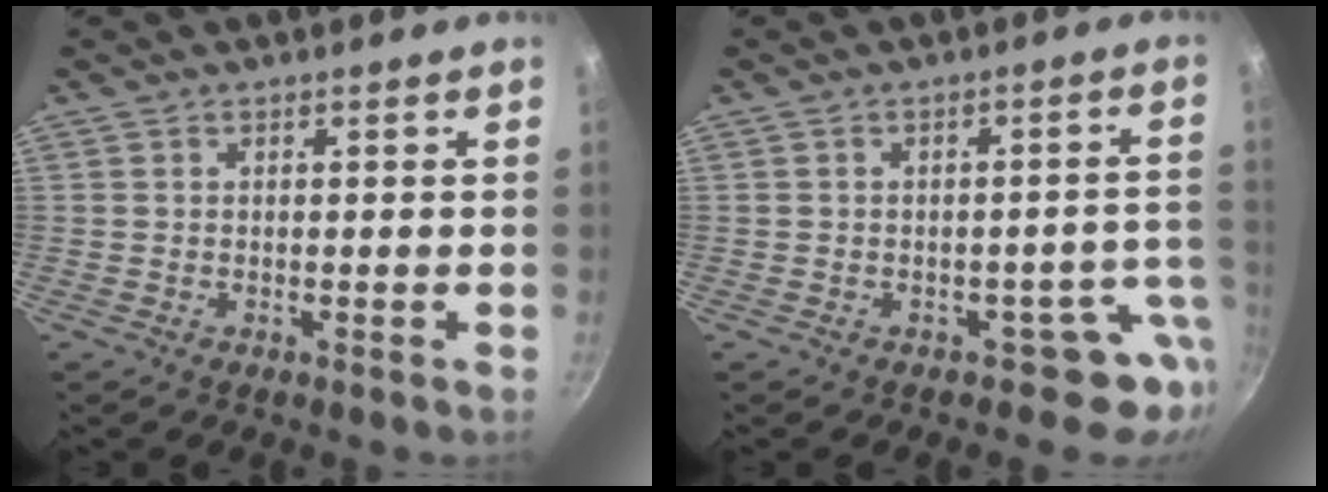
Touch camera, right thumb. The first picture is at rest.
{"total": 6.1, "force": [-3.2, 4.4, 2.7], "torque": [0.040, 0.043, -0.032]}